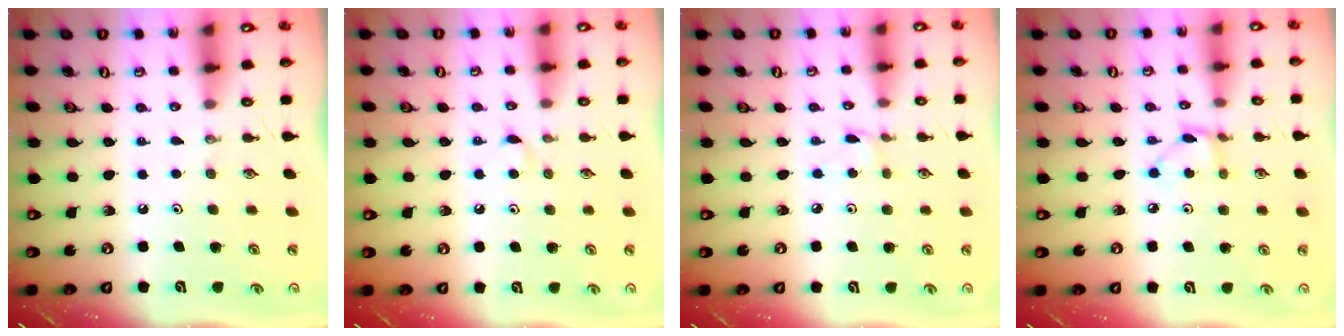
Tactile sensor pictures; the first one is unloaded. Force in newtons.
{"total": 3.7, "press": 3.6, "slide": 0.5}
{"total": 1.9, "press": 1.9, "slide": 0.2}
{"total": 3.3, "press": 3.3, "slide": 0.1}